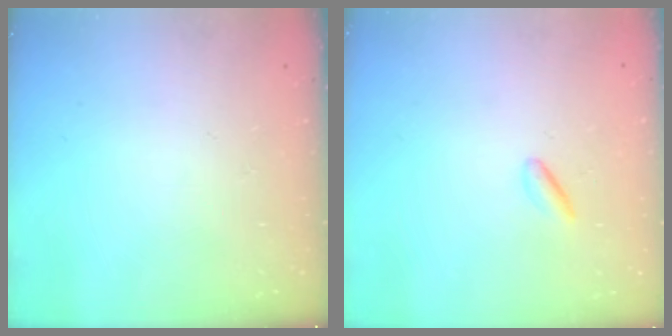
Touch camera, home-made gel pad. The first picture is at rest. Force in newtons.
{"total": 1.6, "press": 1.5, "slide": 0.7}